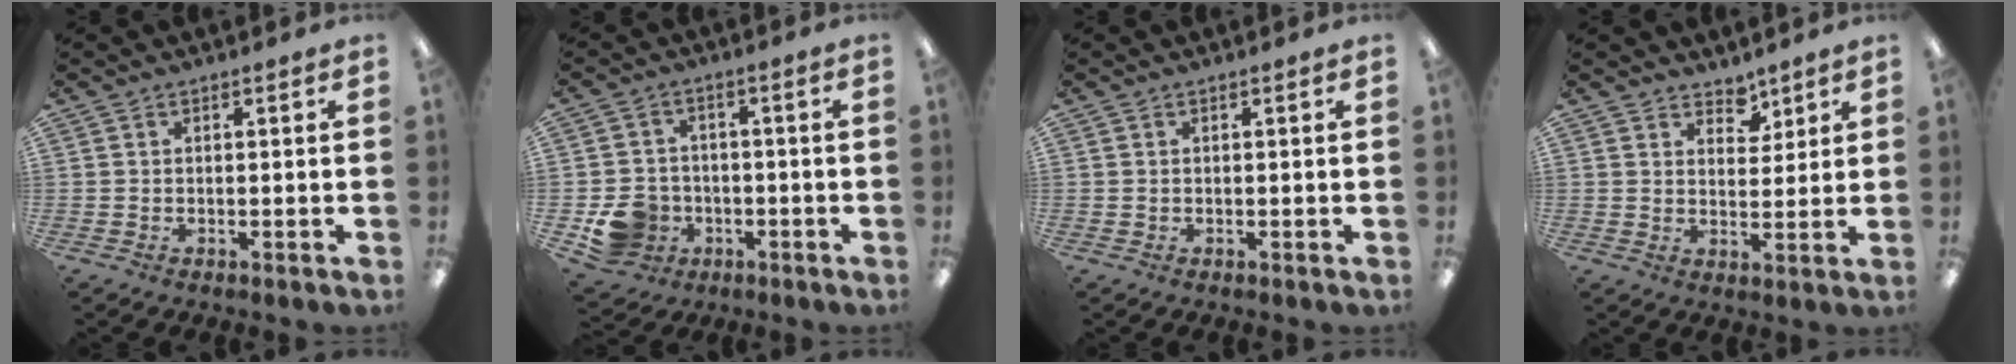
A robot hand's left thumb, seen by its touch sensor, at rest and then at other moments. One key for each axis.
{"total": 8.2, "fx": -3.0, "fy": 7.1, "fz": 2.6, "tx": -0.065, "ty": 0.022, "tz": -0.049}
{"total": 0.0}
{"total": 5.0, "fx": 4.2, "fy": 2.6, "fz": 0.9, "tx": 0.002, "ty": -0.026, "tz": 0.073}